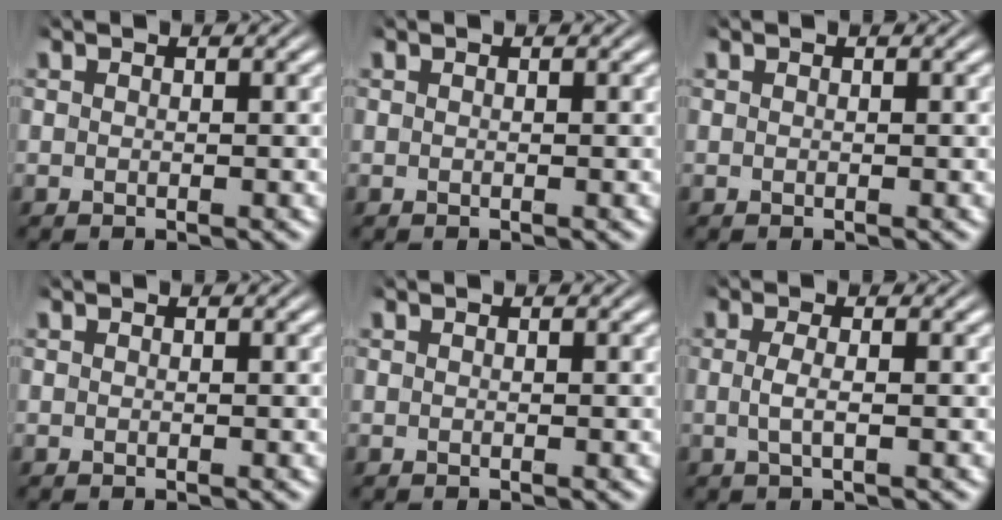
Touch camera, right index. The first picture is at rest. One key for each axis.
{"total": 0.0}
{"total": 0.0}
{"total": 0.0}
{"total": 0.0}
{"total": 1.7, "fx": -0.2, "fy": -0.1, "fz": 1.6, "tx": -0.042, "ty": -0.011, "tz": 0.002}